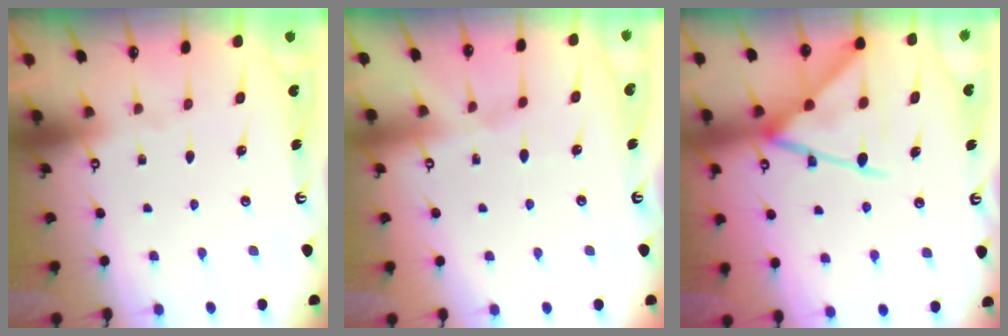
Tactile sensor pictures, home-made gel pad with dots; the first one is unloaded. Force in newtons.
{"total": 2.5, "press": 2.4, "slide": 0.5}
{"total": 17.0, "press": 16.9, "slide": 1.4}